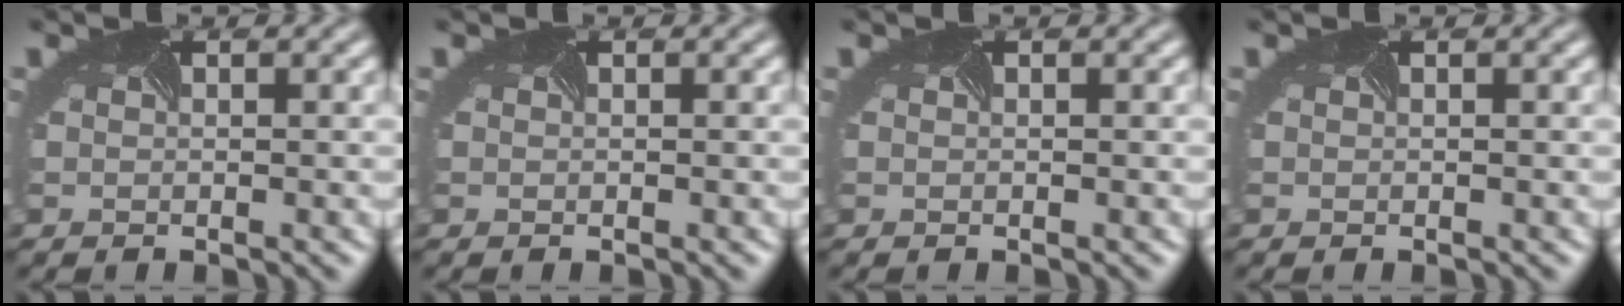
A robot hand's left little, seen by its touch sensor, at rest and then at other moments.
{"total": 0.0}
{"total": 0.0}
{"total": 0.0}